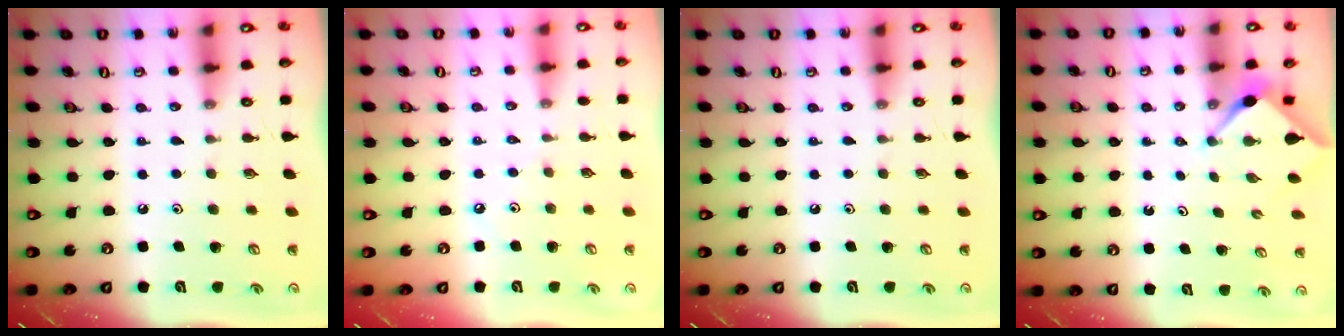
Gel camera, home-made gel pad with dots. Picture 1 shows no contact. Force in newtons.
{"total": 1.2, "press": 1.1, "slide": 0.4}
{"total": 0.0}
{"total": 3.0, "press": 2.9, "slide": 0.3}